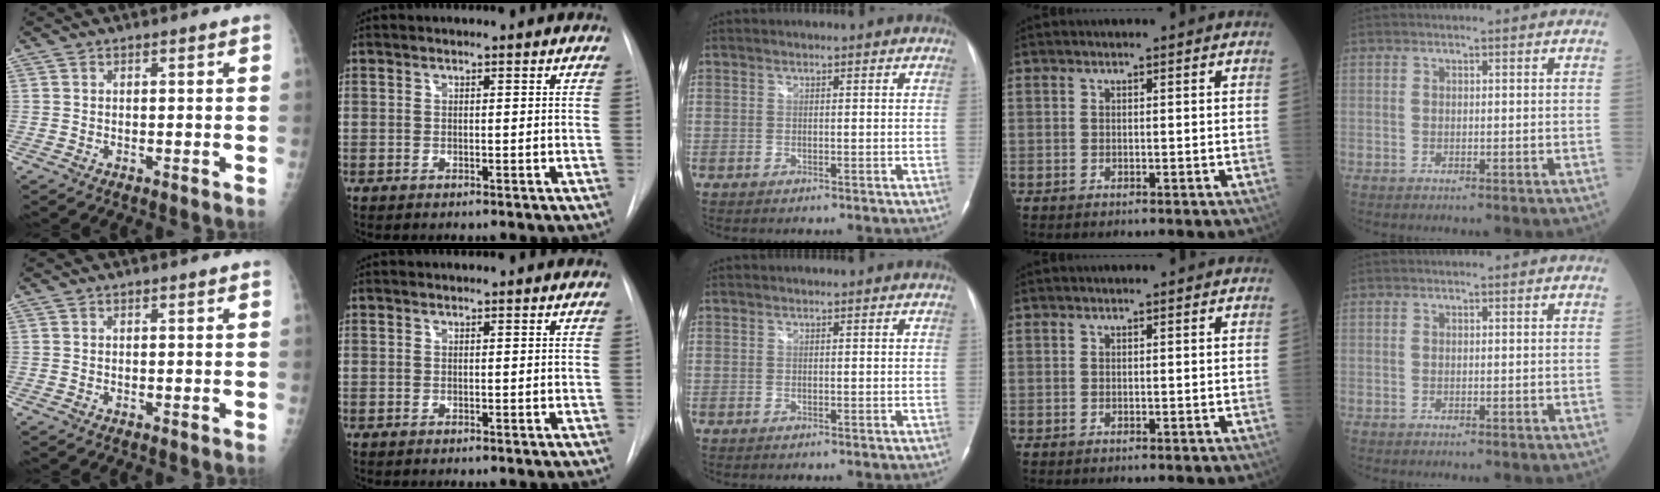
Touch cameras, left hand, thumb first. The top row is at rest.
{}